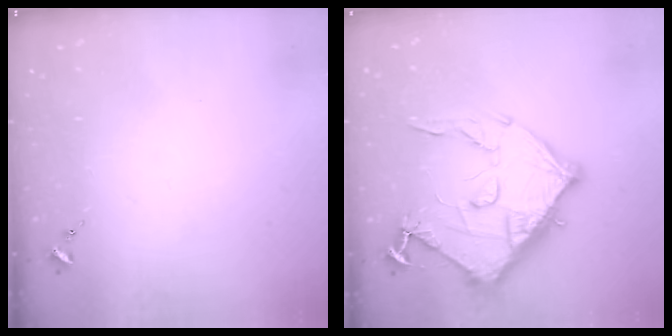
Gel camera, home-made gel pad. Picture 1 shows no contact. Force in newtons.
{"total": 15.4, "press": 15.4, "slide": 1.0}